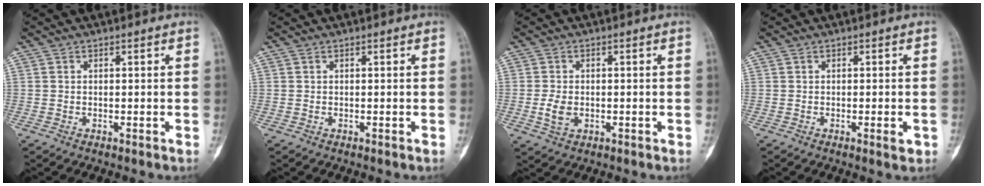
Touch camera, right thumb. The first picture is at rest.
{"total": 0.0}
{"total": 3.5, "force": [-0.6, 2.4, 2.5], "torque": [-0.050, -0.003, -0.010]}
{"total": 2.0, "force": [-0.6, 0.6, 1.8], "torque": [-0.024, -0.002, -0.007]}